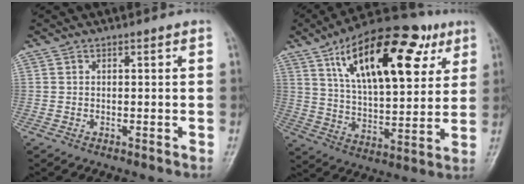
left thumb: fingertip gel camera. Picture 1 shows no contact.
{"total": 24.8, "force": [11.0, 11.2, 19.2], "torque": [-0.272, -0.019, 0.179]}